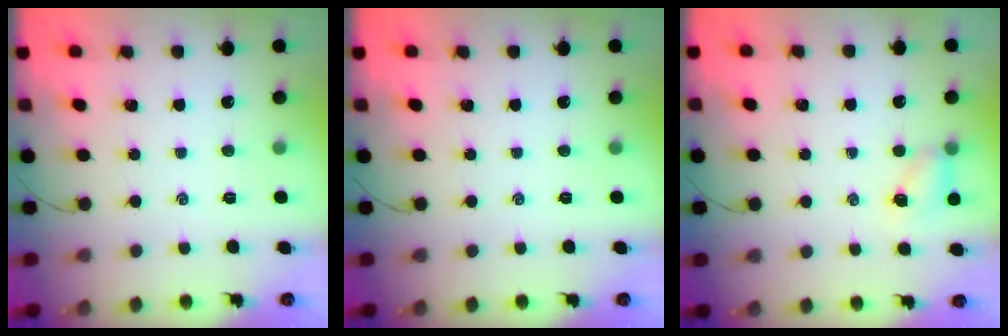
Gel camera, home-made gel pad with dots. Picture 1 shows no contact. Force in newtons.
{"total": 0.0}
{"total": 5.0, "press": 4.8, "slide": 1.3}